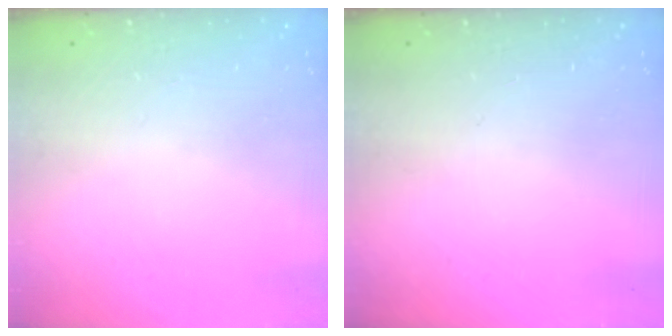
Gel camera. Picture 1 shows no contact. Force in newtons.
{"total": 0.0}